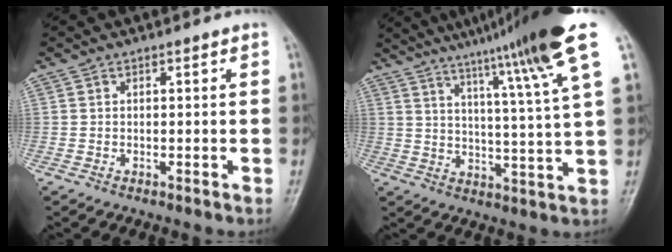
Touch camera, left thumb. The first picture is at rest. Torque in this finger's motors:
{"motor_torque": [3.54, 1.47, 1.37, -1.40, 0.13]}